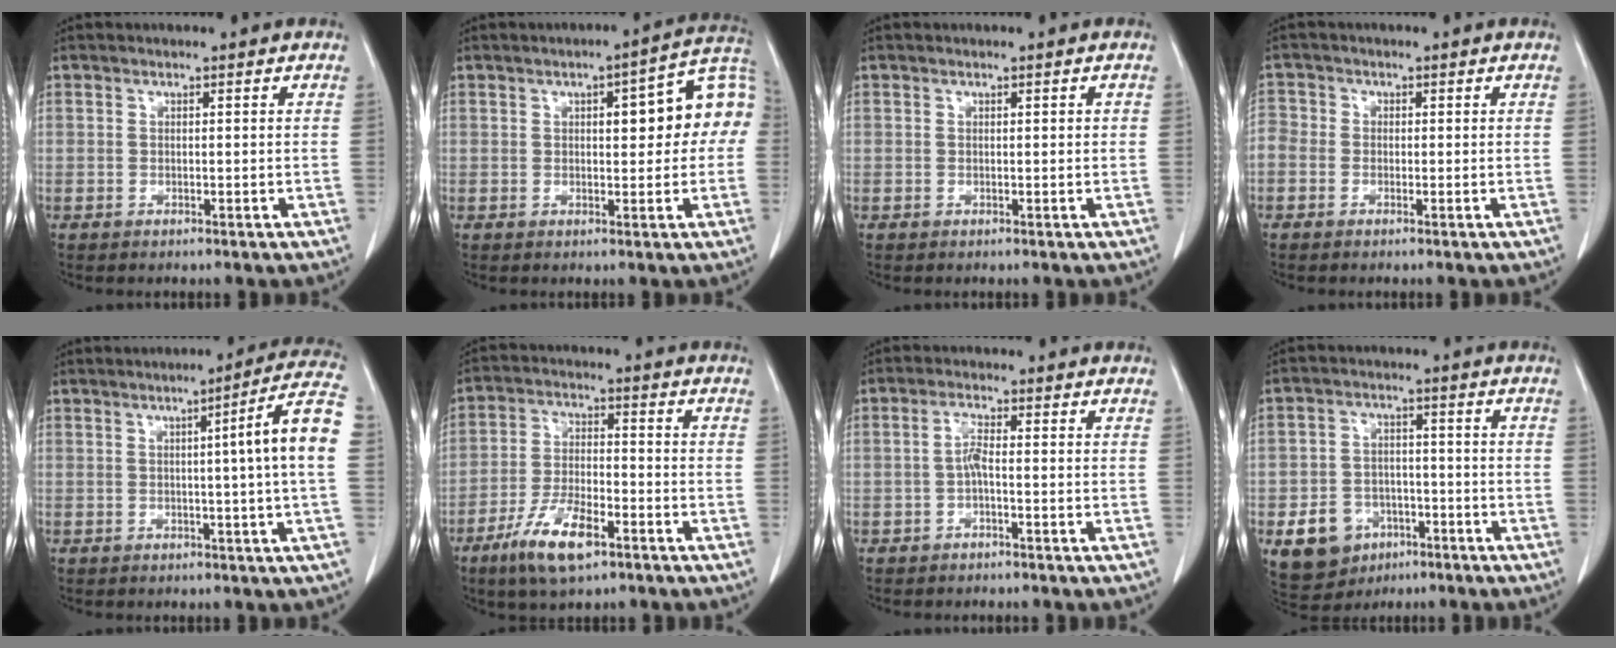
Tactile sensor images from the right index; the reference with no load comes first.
{"total": 10.5, "force": [1.6, 2.9, 9.9], "torque": [-0.126, 0.038, 0.019]}
{"total": 0.5, "force": [0.1, 0.0, 0.5], "torque": [-0.010, 0.000, 0.003]}
{"total": 4.2, "force": [-0.6, 3.8, 1.7], "torque": [-0.054, 0.016, -0.015]}
{"total": 9.7, "force": [0.6, -1.7, 9.5], "torque": [-0.122, 0.005, 0.004]}
{"total": 9.6, "force": [-5.7, 2.9, 7.1], "torque": [-0.143, -0.010, -0.103]}
{"total": 2.3, "force": [-0.5, 0.3, 2.2], "torque": [-0.042, 0.004, -0.009]}
{"total": 8.8, "force": [-3.9, 7.1, 3.4], "torque": [-0.067, 0.011, -0.051]}